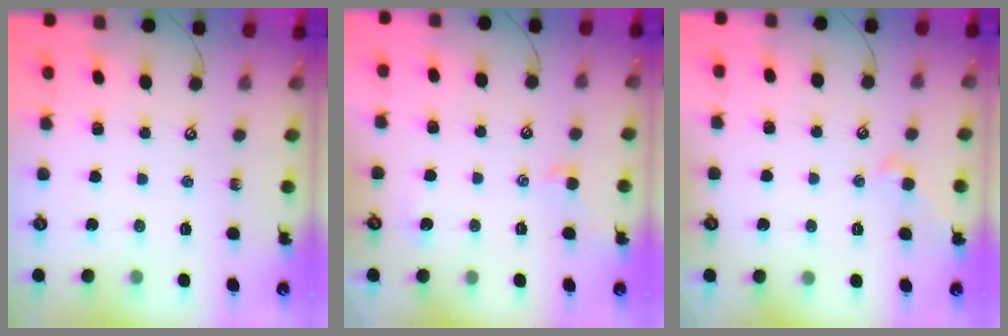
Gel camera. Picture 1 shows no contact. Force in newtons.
{"total": 1.4, "press": 1.3, "slide": 0.5}
{"total": 1.0, "press": 0.9, "slide": 0.3}